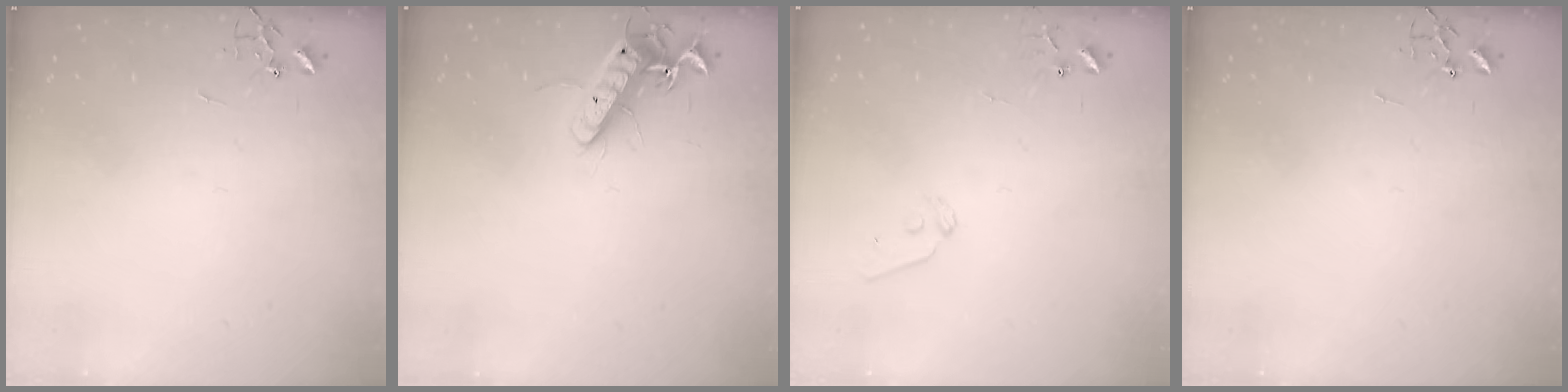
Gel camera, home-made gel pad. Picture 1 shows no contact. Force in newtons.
{"total": 12.4, "press": 12.4, "slide": 1.1}
{"total": 7.2, "press": 7.2, "slide": 0.5}
{"total": 0.0}